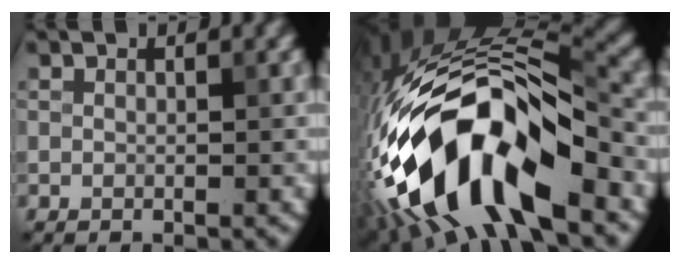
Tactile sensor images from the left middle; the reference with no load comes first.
{"total": 15.7, "force": [-6.2, 6.5, 12.8], "torque": [-0.225, 0.002, -0.105]}